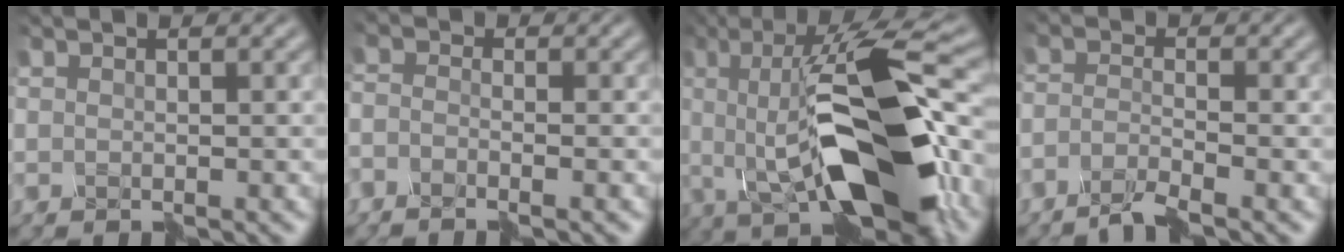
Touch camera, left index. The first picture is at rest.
{"total": 3.0, "force": [-3.0, 0.1, -0.1], "torque": [-0.001, -0.004, -0.049]}
{"total": 12.2, "force": [-1.4, 3.7, 11.5], "torque": [-0.170, 0.010, -0.035]}
{"total": 3.1, "force": [-3.0, -0.7, 0.0], "torque": [-0.019, -0.001, -0.064]}